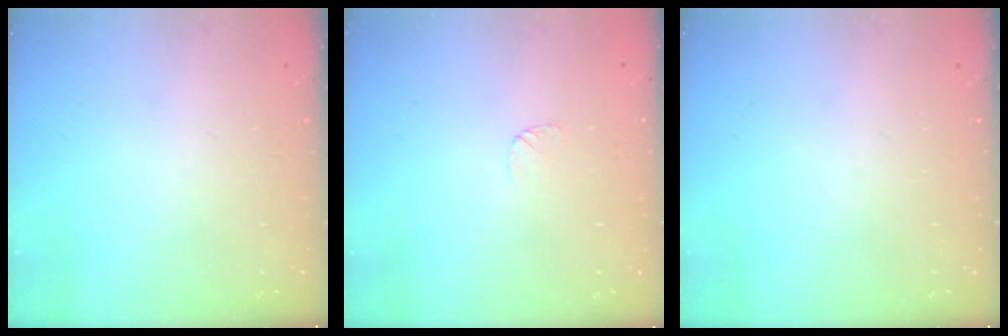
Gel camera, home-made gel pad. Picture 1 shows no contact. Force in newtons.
{"total": 3.3, "press": 3.3, "slide": 0.4}
{"total": 0.0}